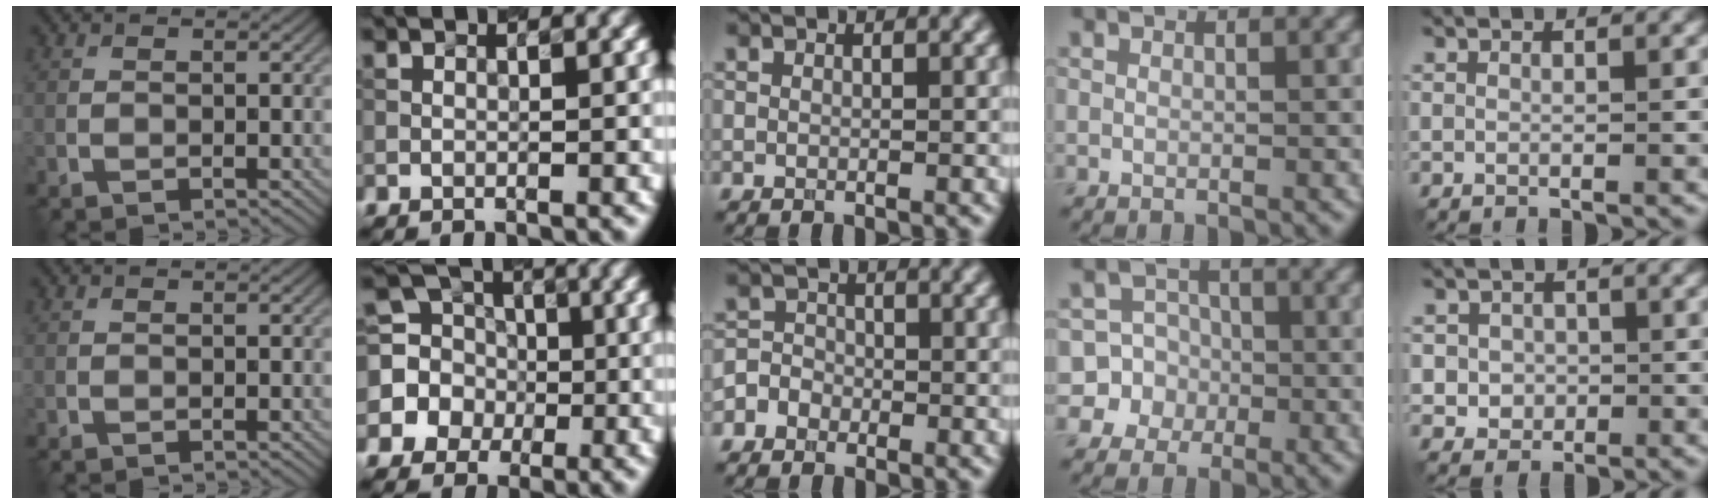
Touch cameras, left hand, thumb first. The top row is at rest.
{"index": {"total": 5.1, "force": [0.1, 4.8, 1.8], "torque": [-0.029, 0.013, -0.021]}, "middle": {"total": 2.2, "force": [-1.1, 1.9, 0.4], "torque": [0.011, 0.009, -0.029]}, "ring": {"total": 7.1, "force": [-1.6, 6.9, 0.5], "torque": [-0.004, 0.017, -0.054]}, "little": {"total": 2.2, "force": [-0.1, 2.1, 0.7], "torque": [-0.001, -0.004, -0.005]}}